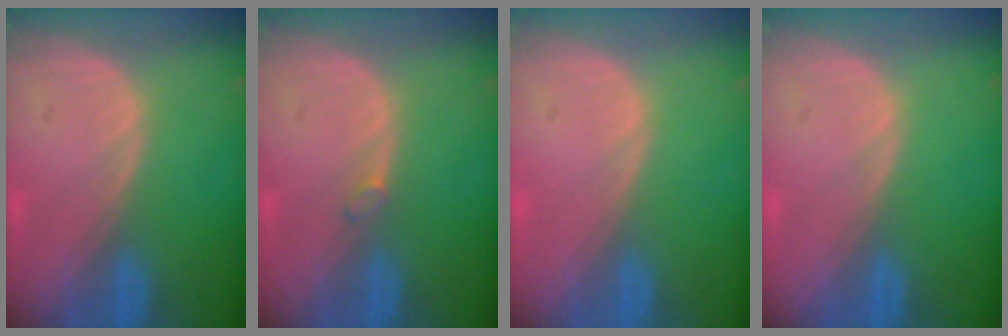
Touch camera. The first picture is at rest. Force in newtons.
{"total": 0.9, "press": 0.8, "slide": 0.2}
{"total": 0.0}
{"total": 0.0}